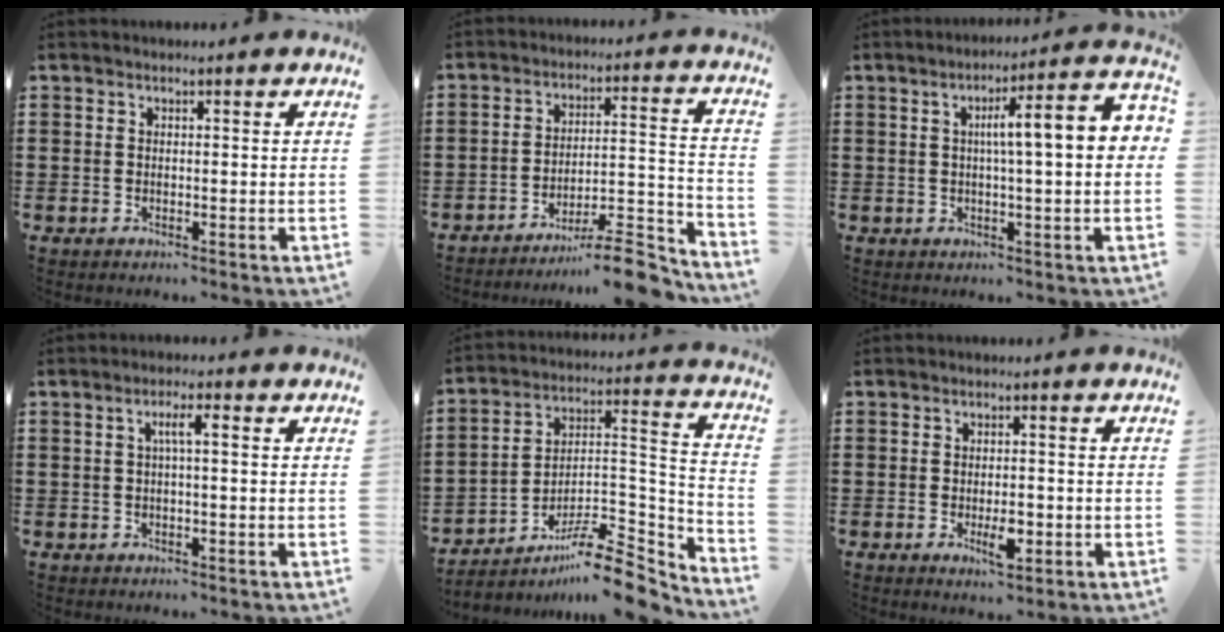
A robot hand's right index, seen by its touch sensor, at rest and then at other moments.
{"total": 10.2, "force": [-8.9, 1.2, 4.8], "torque": [-0.060, 0.023, -0.168]}
{"total": 7.5, "force": [0.7, 0.6, 7.5], "torque": [-0.125, -0.007, -0.002]}
{"total": 2.7, "force": [0.2, 0.3, 2.7], "torque": [-0.052, 0.004, 0.000]}
{"total": 11.0, "force": [-8.7, 2.7, 6.1], "torque": [-0.098, 0.024, -0.166]}
{"total": 4.0, "force": [-1.2, 1.5, 3.5], "torque": [-0.064, 0.001, -0.021]}